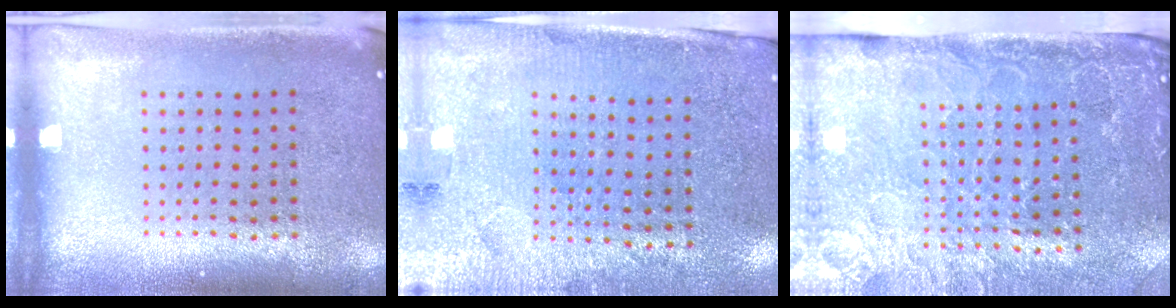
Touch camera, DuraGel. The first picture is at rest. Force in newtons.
{"total": 3.0, "press": 2.8, "slide": 0.9}
{"total": 4.3, "press": 3.6, "slide": 2.4}